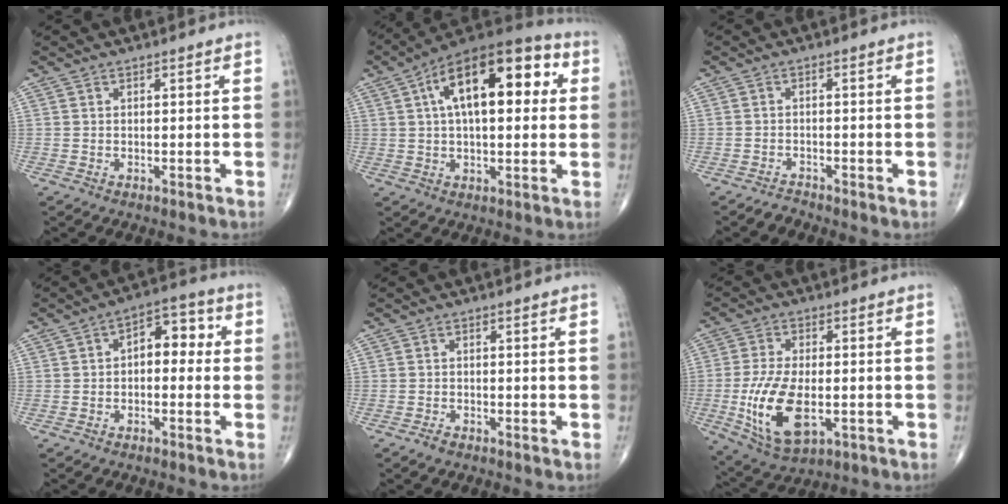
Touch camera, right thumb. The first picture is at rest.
{"total": 20.6, "force": [5.3, 9.7, 17.4], "torque": [-0.249, 0.029, 0.073]}
{"total": 1.3, "force": [-1.2, 0.2, -0.3], "torque": [0.011, -0.003, -0.027]}
{"total": 7.4, "force": [0.3, 4.5, 5.8], "torque": [-0.050, 0.029, -0.008]}
{"total": 1.2, "force": [-0.9, 0.5, 0.7], "torque": [-0.011, -0.001, -0.020]}
{"total": 13.7, "force": [-2.8, 7.0, 11.5], "torque": [-0.225, -0.007, -0.040]}